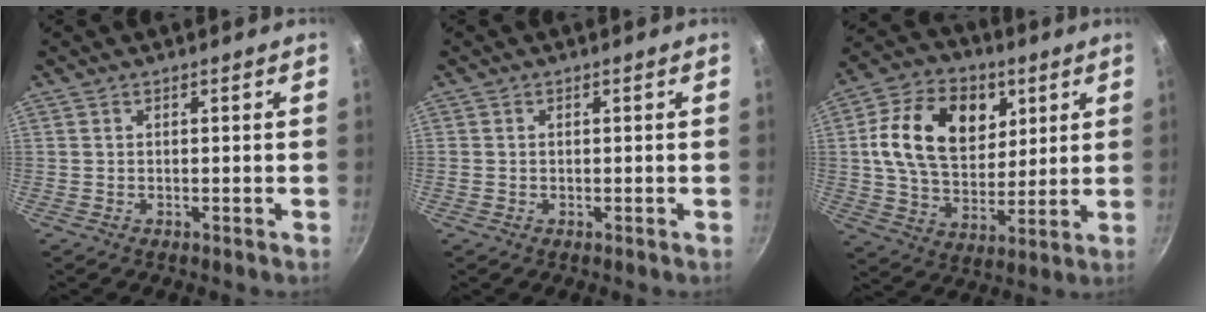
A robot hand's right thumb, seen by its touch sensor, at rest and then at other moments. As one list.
[{"total": 0.7, "force": [0.0, 0.7, 0.2], "torque": [-0.004, 0.002, 0.000]}, {"total": 19.0, "force": [5.6, 13.3, 12.4], "torque": [-0.190, -0.010, 0.090]}]